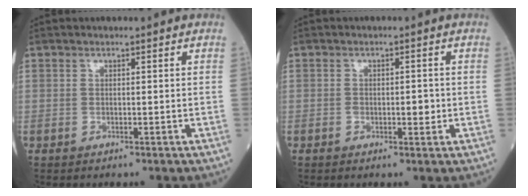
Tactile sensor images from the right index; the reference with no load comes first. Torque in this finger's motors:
{"motor_torque": [0.44, 0.05, 0.06, 0.04]}